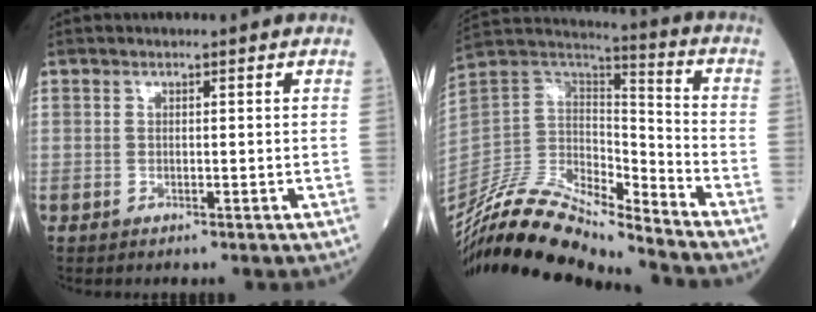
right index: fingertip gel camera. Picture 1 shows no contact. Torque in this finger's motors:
{"motor_torque": [0.63, -0.95, -0.11, -0.10]}